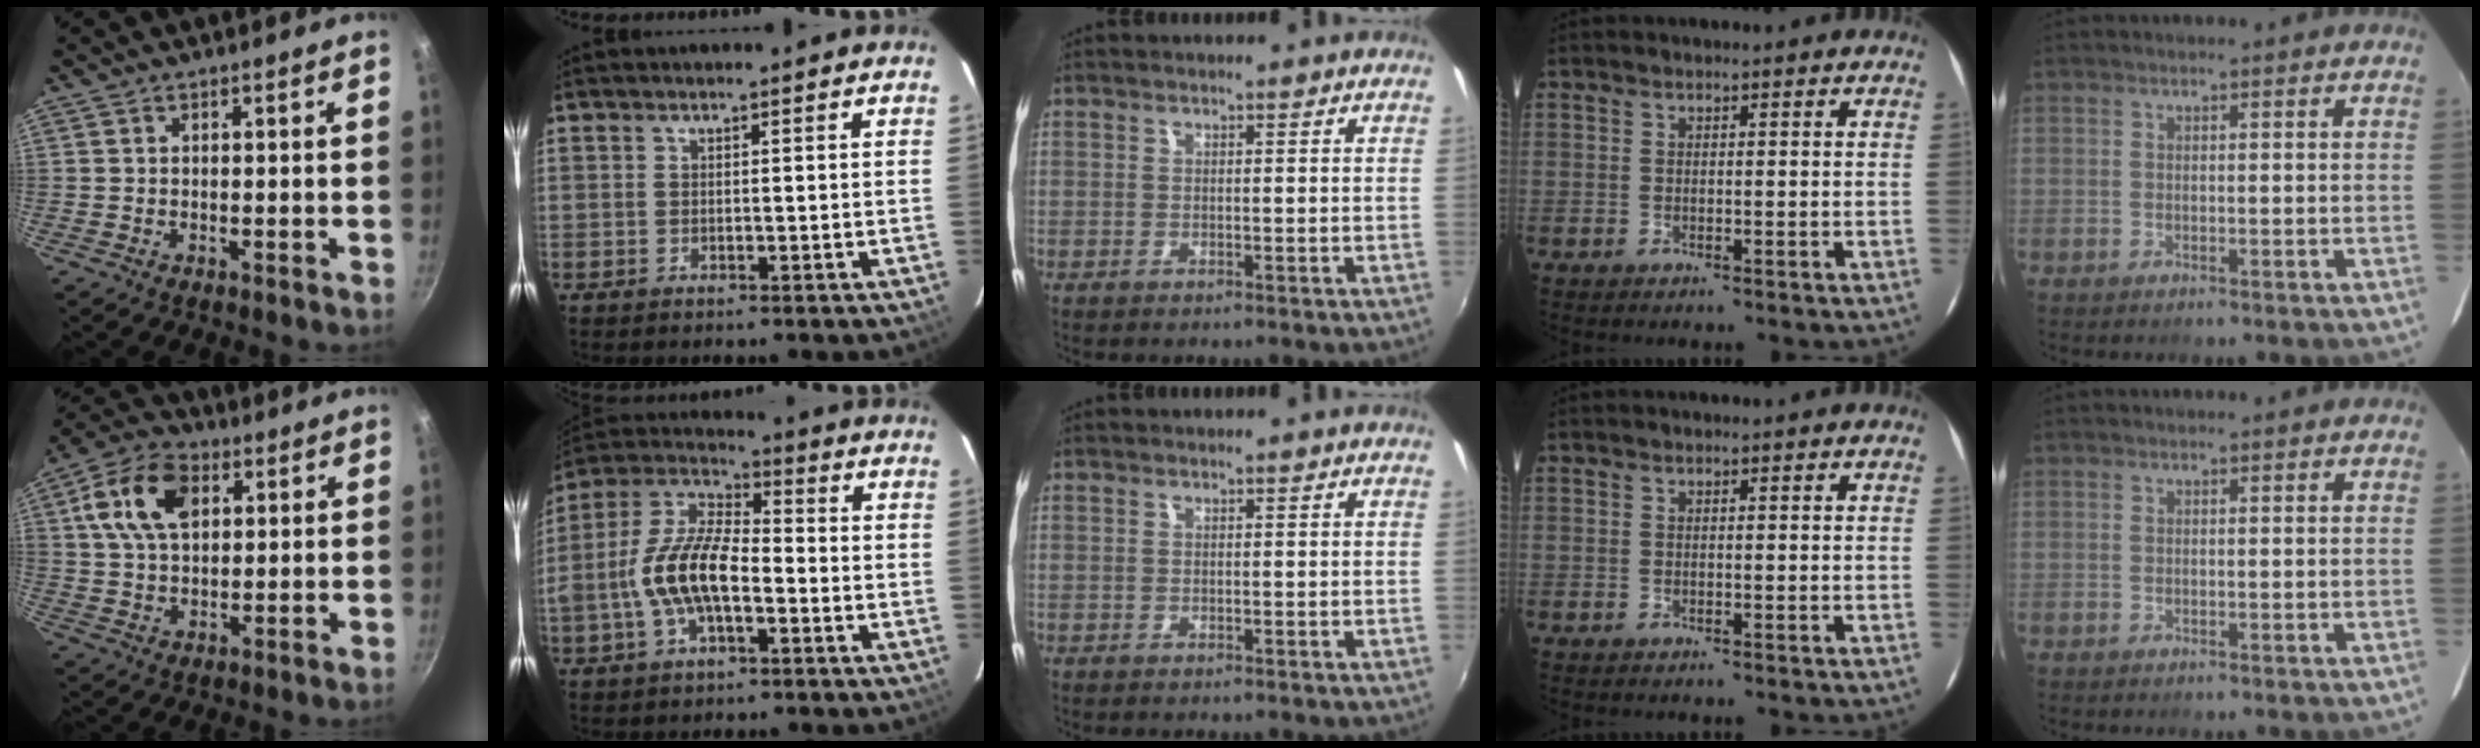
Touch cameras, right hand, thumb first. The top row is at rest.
{"thumb": {"total": 13.0, "force": [4.0, 8.3, 9.2], "torque": [-0.152, 0.007, 0.060]}, "index": {"total": 12.9, "force": [-3.3, 5.9, 11.0], "torque": [-0.229, 0.010, -0.063]}}